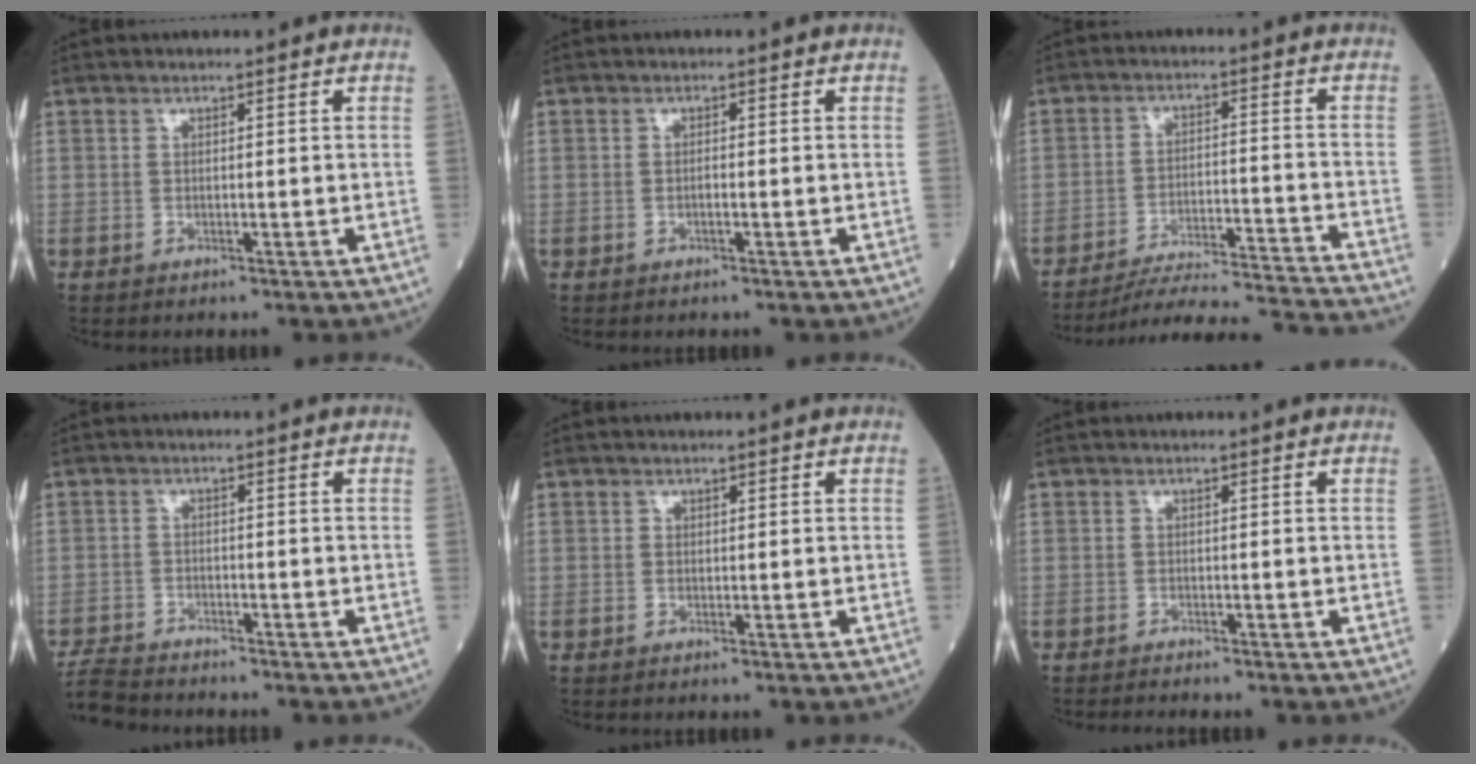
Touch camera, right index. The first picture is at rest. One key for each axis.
{"total": 0.8, "fx": -0.3, "fy": 0.1, "fz": 0.7, "tx": -0.013, "ty": 0.002, "tz": -0.005}
{"total": 16.6, "fx": -16.1, "fy": -1.5, "fz": 3.8, "tx": -0.054, "ty": -0.013, "tz": -0.235}
{"total": 5.2, "fx": -5.2, "fy": 0.5, "fz": 0.2, "tx": -0.004, "ty": -0.017, "tz": -0.102}
{"total": 0.0}
{"total": 1.2, "fx": -1.1, "fy": -0.4, "fz": 0.0, "tx": -0.005, "ty": -0.004, "tz": -0.021}